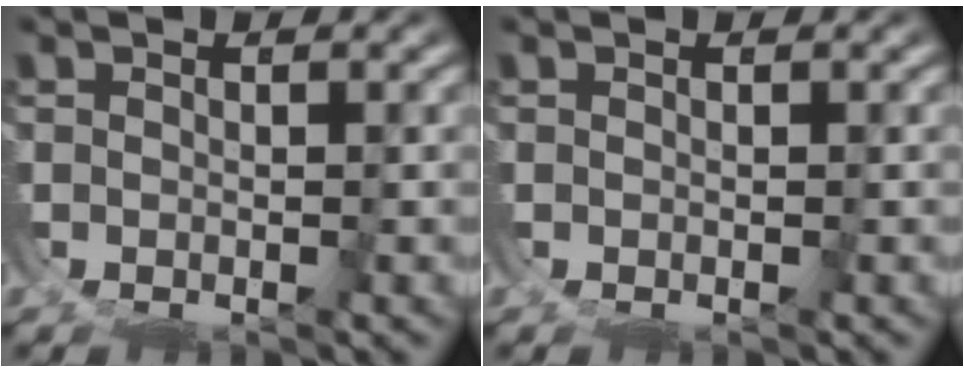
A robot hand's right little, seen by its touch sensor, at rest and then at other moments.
{"total": 0.0}